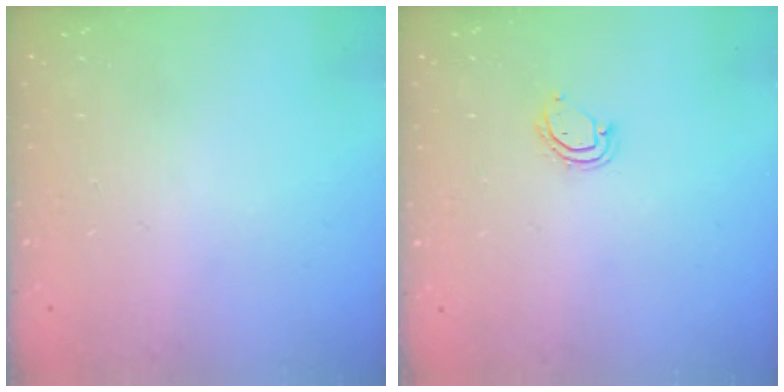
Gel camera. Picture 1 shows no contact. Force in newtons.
{"total": 4.7, "press": 4.6, "slide": 0.4}